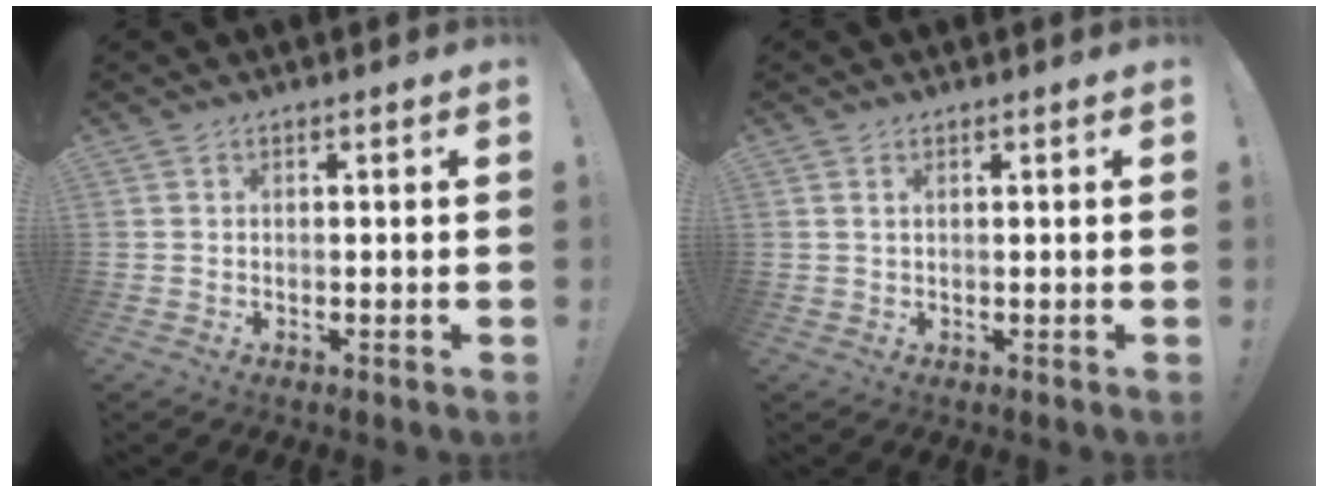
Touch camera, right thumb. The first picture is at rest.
{"total": 1.1, "force": [0.5, 0.5, 0.9], "torque": [-0.017, 0.001, 0.009]}